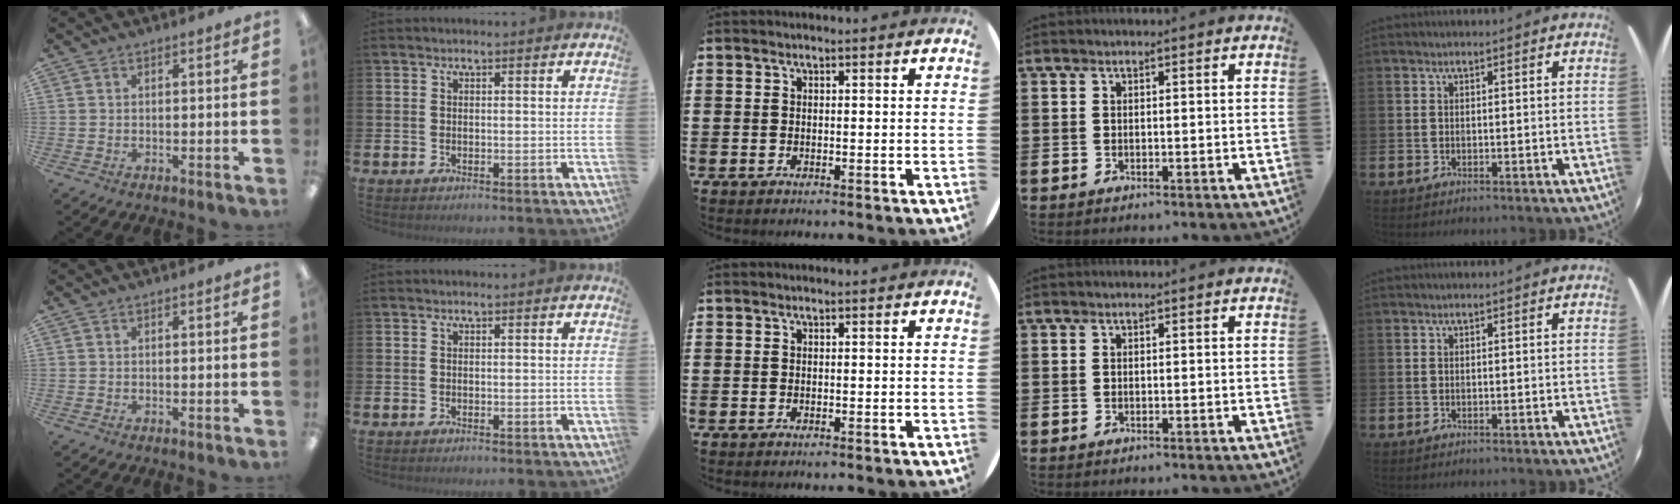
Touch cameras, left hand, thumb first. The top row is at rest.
{}